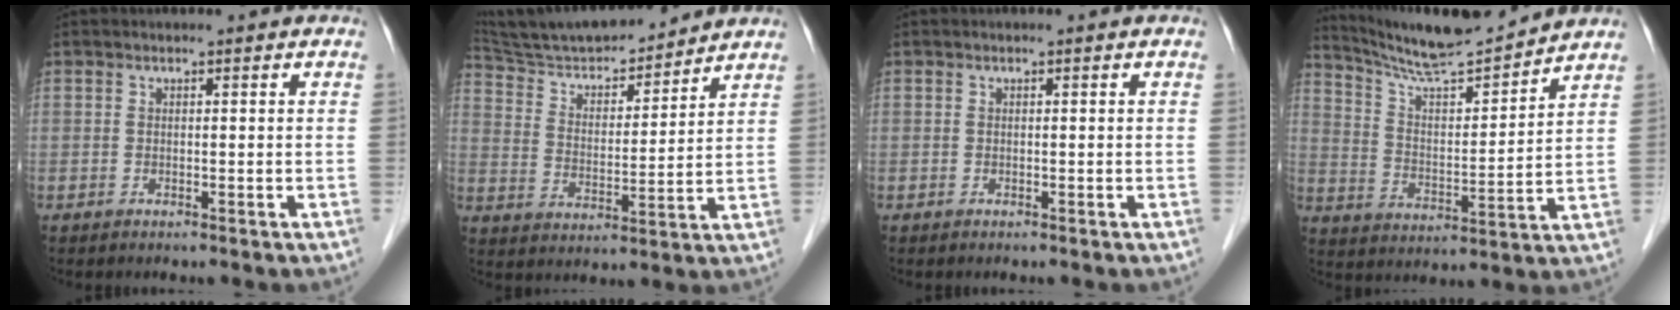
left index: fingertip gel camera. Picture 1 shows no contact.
{"total": 16.0, "force": [14.9, 2.4, 5.4], "torque": [-0.094, 0.006, 0.252]}
{"total": 0.0}
{"total": 13.1, "force": [12.5, -0.1, 3.7], "torque": [-0.071, -0.003, 0.215]}